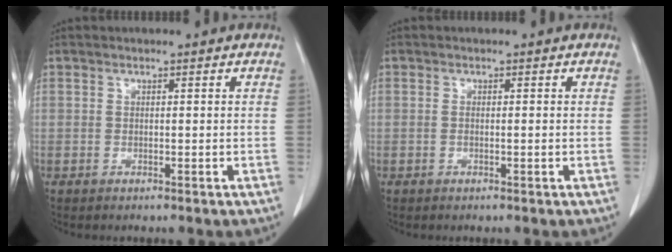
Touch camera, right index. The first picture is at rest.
{"total": 0.6, "force": [-0.1, 0.1, 0.6], "torque": [-0.010, 0.002, 0.002]}